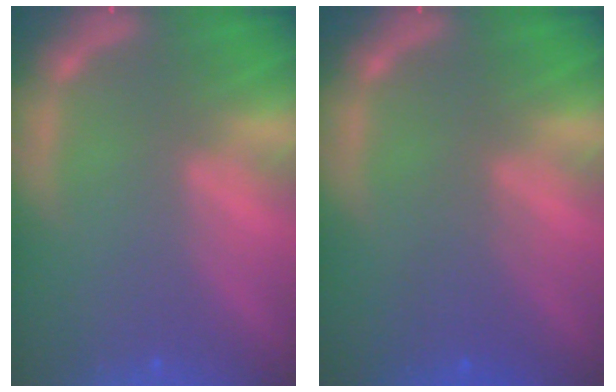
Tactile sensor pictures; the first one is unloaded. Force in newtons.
{"total": 2.5}